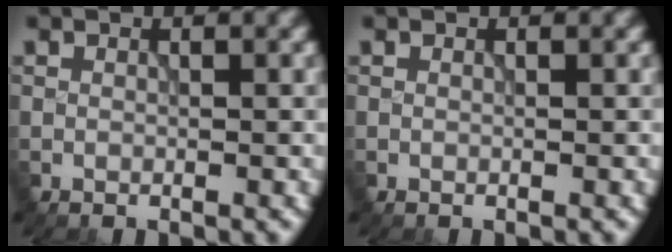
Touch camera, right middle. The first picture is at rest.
{"total": 0.0}